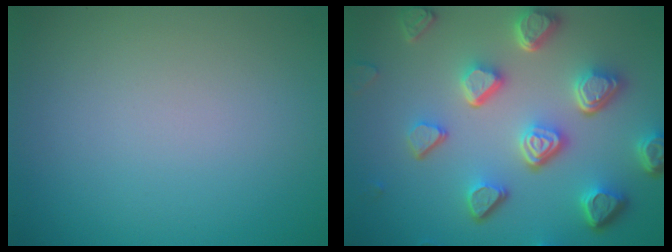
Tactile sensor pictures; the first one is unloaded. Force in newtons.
{"total": 7.5, "press": 5.6, "slide": 5.0}